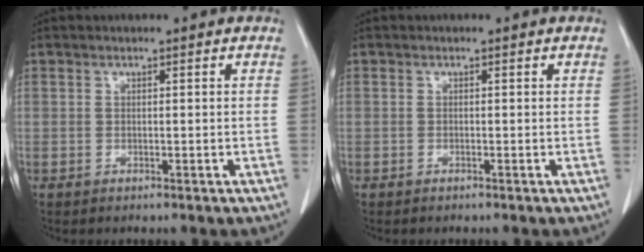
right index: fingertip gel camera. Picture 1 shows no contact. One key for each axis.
{"total": 0.0}